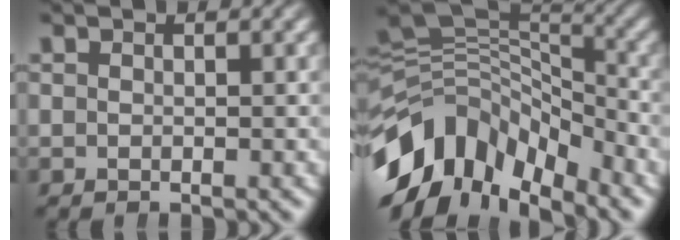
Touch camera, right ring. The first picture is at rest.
{"total": 12.2, "force": [-3.3, 9.3, 7.3], "torque": [-0.153, -0.038, -0.048]}